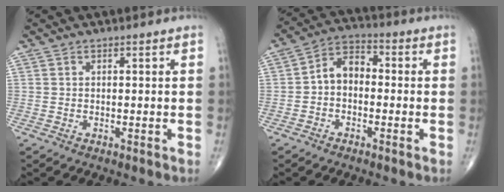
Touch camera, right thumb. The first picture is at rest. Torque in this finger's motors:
{"motor_torque": [-0.10, -0.10, 0.19, -0.08, 0.11]}